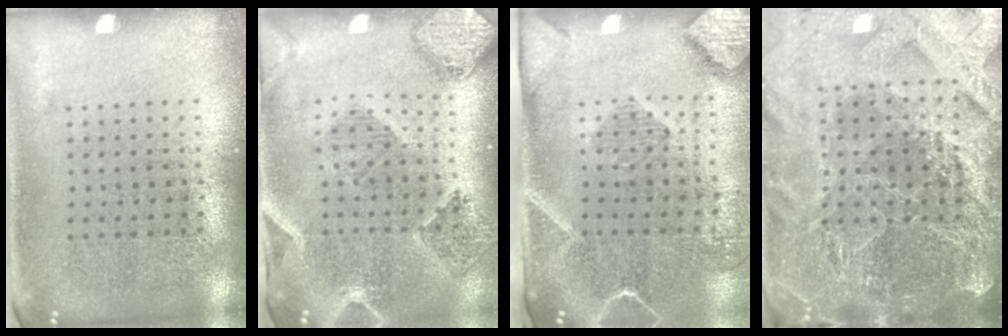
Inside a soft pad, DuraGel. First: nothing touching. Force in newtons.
{"total": 1.5, "press": 1.5, "slide": 0.2}
{"total": 2.7, "press": 2.0, "slide": 1.8}
{"total": 6.2, "press": 5.3, "slide": 3.1}